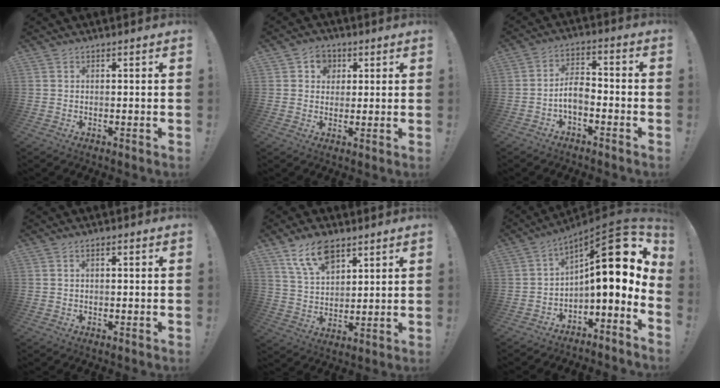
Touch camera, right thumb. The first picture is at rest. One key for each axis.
{"total": 5.5, "fx": 1.7, "fy": 5.0, "fz": 1.6, "tx": -0.016, "ty": -0.005, "tz": 0.031}
{"total": 6.5, "fx": -2.8, "fy": 3.4, "fz": 4.7, "tx": -0.099, "ty": 0.003, "tz": -0.053}
{"total": 1.2, "fx": 0.1, "fy": 0.4, "fz": 1.1, "tx": -0.018, "ty": 0.001, "tz": -0.001}
{"total": 12.0, "fx": 7.6, "fy": 6.4, "fz": 6.7, "tx": -0.120, "ty": -0.029, "tz": 0.146}
{"total": 18.8, "fx": 5.4, "fy": 6.9, "fz": 16.7, "tx": -0.229, "ty": -0.038, "tz": 0.091}